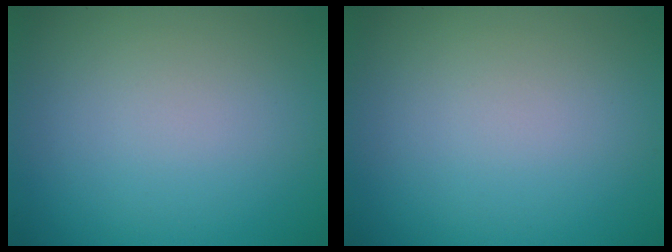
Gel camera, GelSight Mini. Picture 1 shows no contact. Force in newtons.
{"total": 0.0}